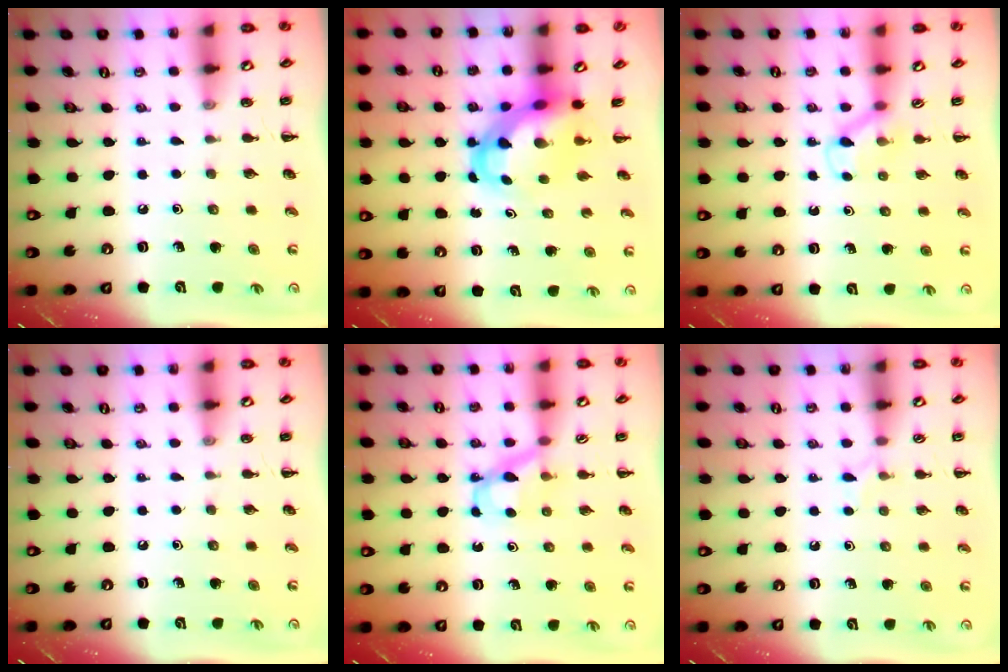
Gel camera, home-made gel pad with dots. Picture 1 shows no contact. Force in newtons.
{"total": 5.2, "press": 5.0, "slide": 1.4}
{"total": 2.9, "press": 2.7, "slide": 1.1}
{"total": 0.0}
{"total": 4.1, "press": 3.9, "slide": 1.2}
{"total": 4.9, "press": 4.5, "slide": 1.9}